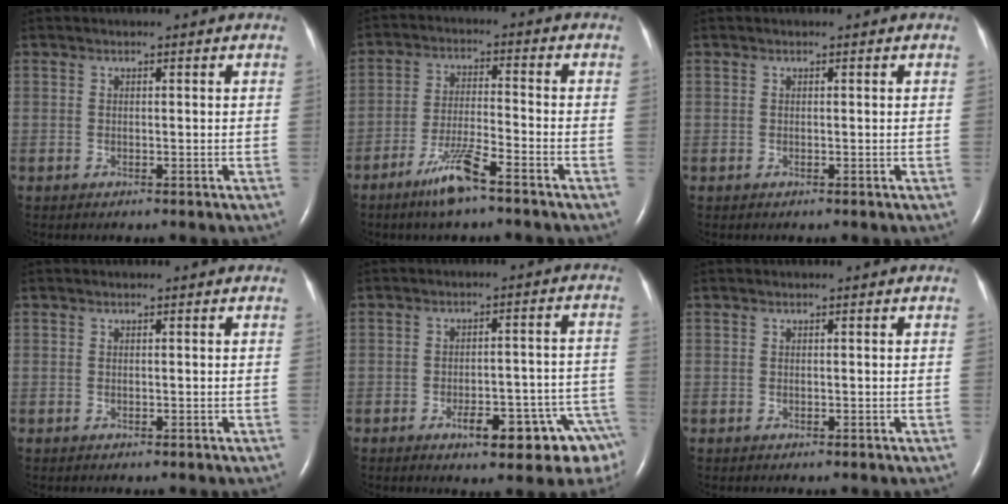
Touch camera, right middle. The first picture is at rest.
{"total": 7.4, "force": [-5.1, 0.4, 5.3], "torque": [-0.112, -0.013, -0.098]}
{"total": 0.0}
{"total": 0.0}
{"total": 11.3, "force": [-7.1, 2.9, 8.4], "torque": [-0.059, 0.034, -0.086]}
{"total": 0.0}